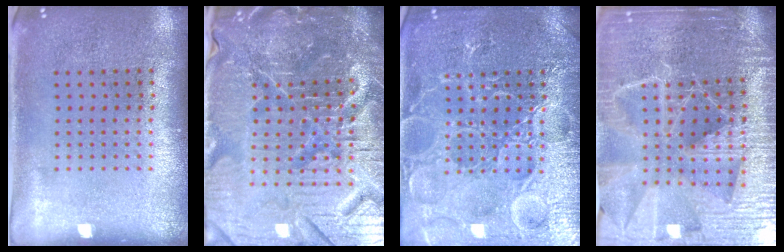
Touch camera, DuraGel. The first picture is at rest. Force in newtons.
{"total": 7.3, "press": 6.5, "slide": 3.4}
{"total": 7.4, "press": 7.3, "slide": 1.0}
{"total": 5.7, "press": 5.0, "slide": 2.6}